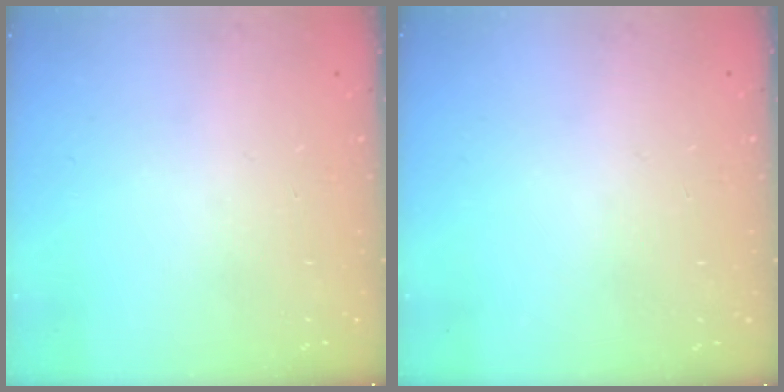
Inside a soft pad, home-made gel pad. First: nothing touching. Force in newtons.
{"total": 0.0}